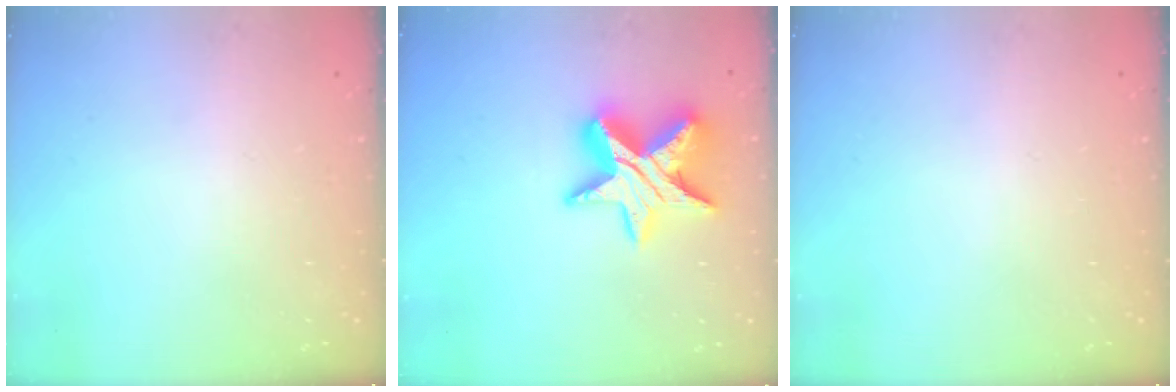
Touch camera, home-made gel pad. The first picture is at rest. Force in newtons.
{"total": 15.4, "press": 15.4, "slide": 1.0}
{"total": 0.0}